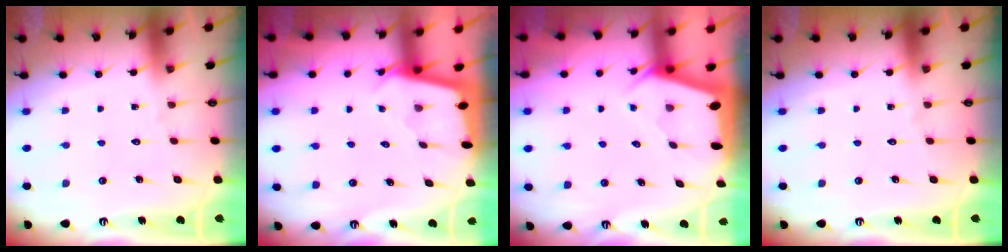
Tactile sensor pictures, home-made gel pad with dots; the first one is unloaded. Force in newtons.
{"total": 1.8, "press": 1.8, "slide": 0.2}
{"total": 2.0, "press": 1.9, "slide": 0.3}
{"total": 0.0}